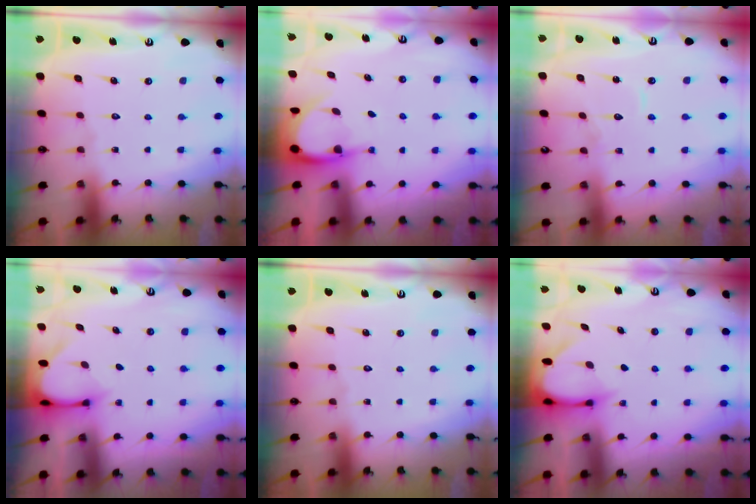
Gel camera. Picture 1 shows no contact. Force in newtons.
{"total": 4.3, "press": 4.3, "slide": 0.4}
{"total": 7.6, "press": 7.6, "slide": 0.5}
{"total": 3.4, "press": 3.4, "slide": 0.3}
{"total": 0.0}
{"total": 3.3, "press": 3.3, "slide": 0.2}